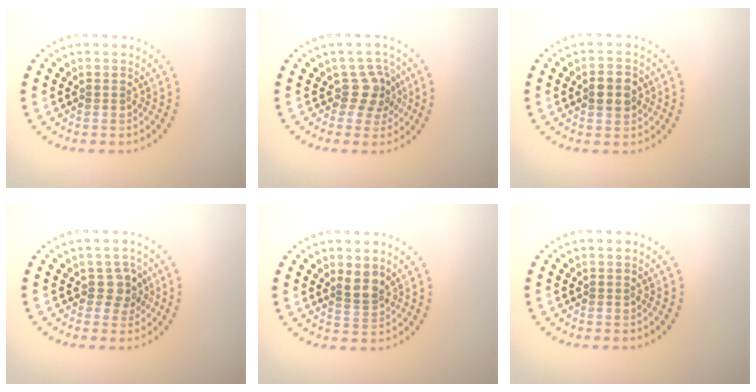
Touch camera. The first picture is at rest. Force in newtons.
{"total": 2.6, "press": 2.0, "slide": 1.5}
{"total": 2.9, "press": 2.9, "slide": 0.1}
{"total": 2.0, "press": 1.7, "slide": 1.1}
{"total": 2.1, "press": 1.7, "slide": 1.3}
{"total": 0.0}